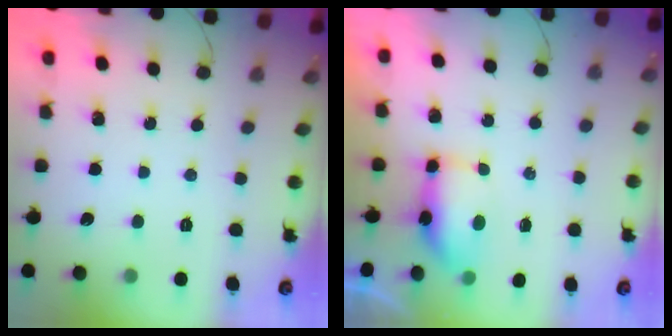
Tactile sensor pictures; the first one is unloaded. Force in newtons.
{"total": 13.3, "press": 8.6, "slide": 10.1}